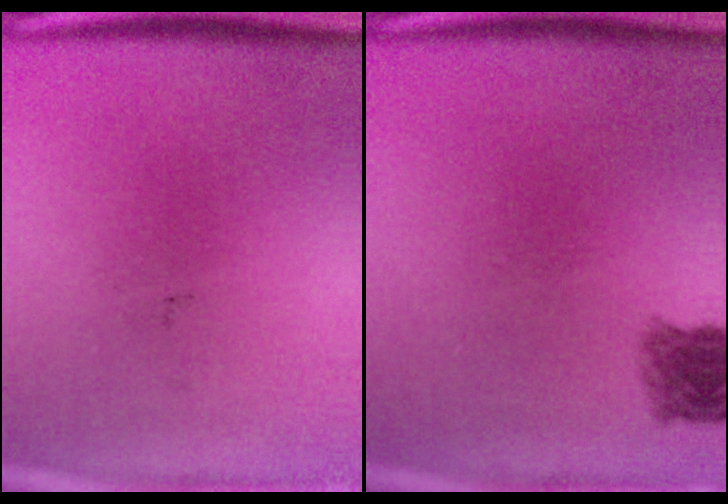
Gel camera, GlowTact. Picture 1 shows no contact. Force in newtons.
{"total": 2.6}